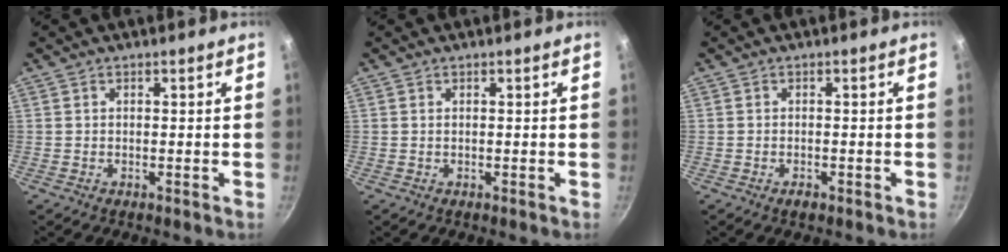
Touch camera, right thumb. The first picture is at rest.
{"total": 0.0}
{"total": 1.5, "force": [-1.0, 0.7, 0.9], "torque": [-0.019, 0.005, -0.016]}